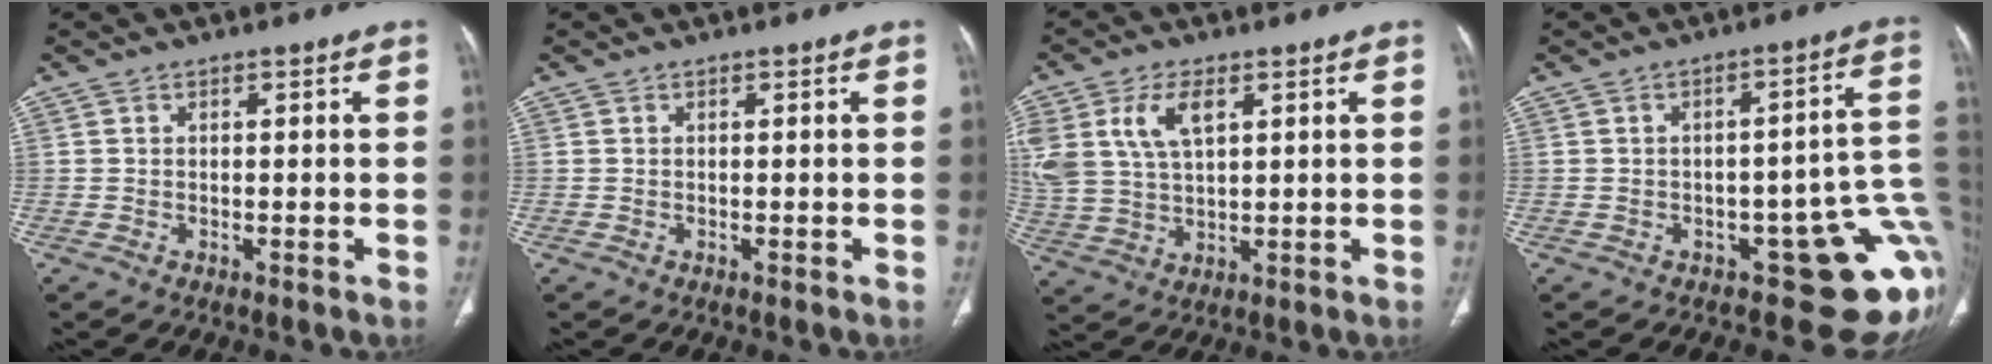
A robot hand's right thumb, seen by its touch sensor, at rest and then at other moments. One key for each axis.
{"total": 0.0}
{"total": 11.9, "fx": 4.6, "fy": 6.5, "fz": 8.8, "tx": -0.192, "ty": -0.003, "tz": 0.099}
{"total": 16.1, "fx": -4.3, "fy": 7.2, "fz": 13.7, "tx": -0.097, "ty": 0.033, "tz": -0.042}